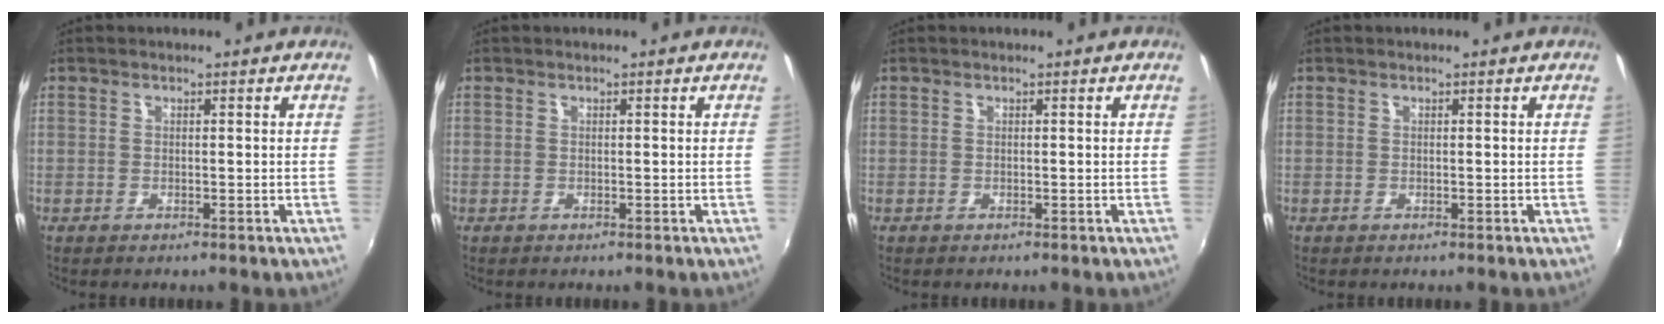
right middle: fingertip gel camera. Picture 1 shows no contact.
{"total": 0.0}
{"total": 0.0}
{"total": 0.0}